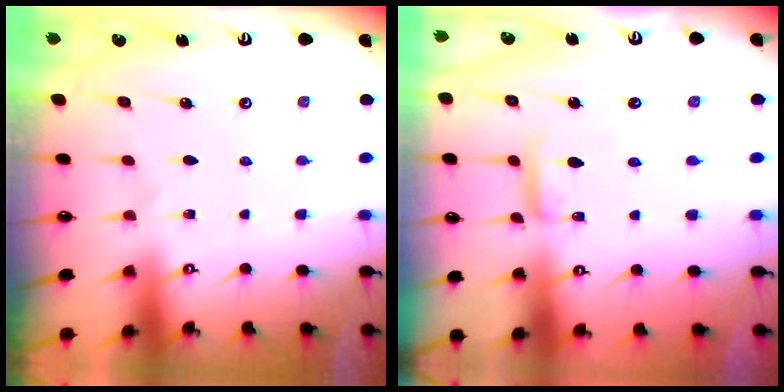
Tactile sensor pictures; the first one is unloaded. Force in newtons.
{"total": 8.3, "press": 8.3, "slide": 0.3}